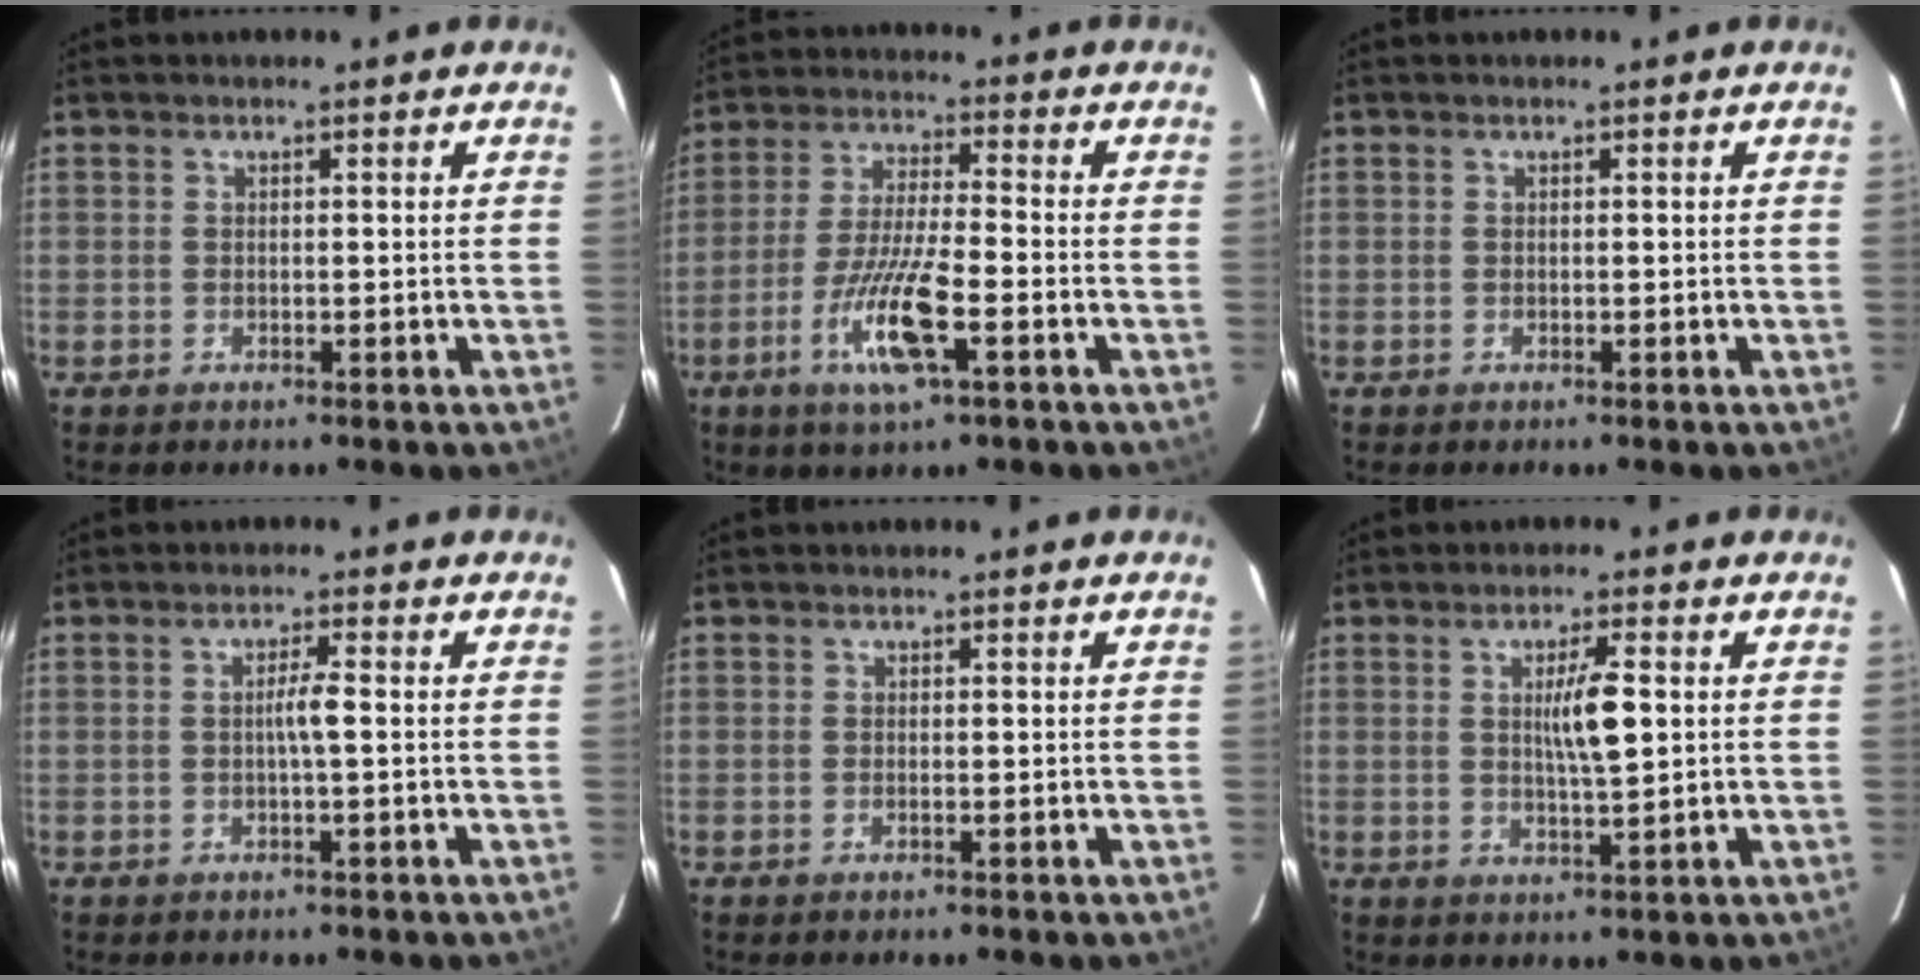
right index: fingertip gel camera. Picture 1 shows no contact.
{"total": 11.1, "force": [-4.5, 1.2, 10.1], "torque": [-0.196, -0.016, -0.084]}
{"total": 0.0}
{"total": 2.4, "force": [-0.2, -0.2, 2.3], "torque": [-0.040, 0.001, -0.004]}
{"total": 0.0}
{"total": 5.4, "force": [0.8, 0.3, 5.3], "torque": [-0.092, -0.002, 0.015]}